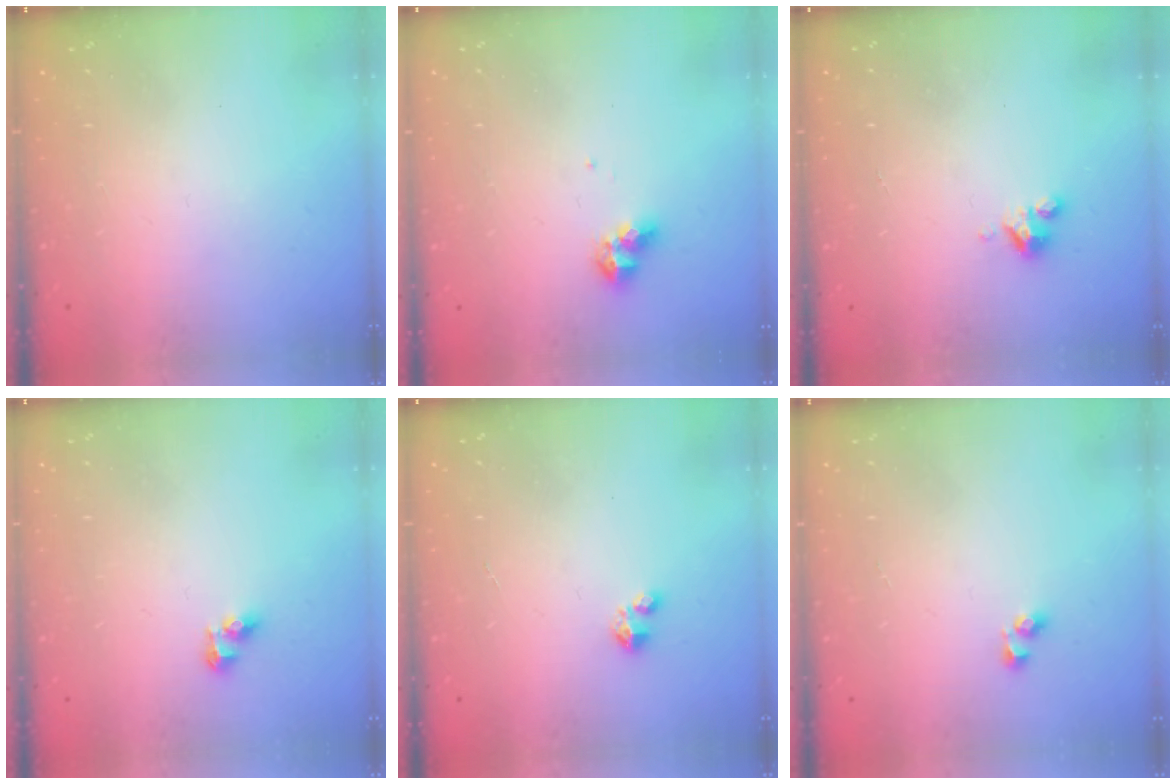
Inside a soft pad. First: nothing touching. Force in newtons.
{"total": 7.1, "press": 7.1, "slide": 0.3}
{"total": 4.1, "press": 4.1, "slide": 0.4}
{"total": 5.3, "press": 5.3, "slide": 0.7}
{"total": 3.0, "press": 3.0, "slide": 0.3}
{"total": 4.7, "press": 4.2, "slide": 2.2}